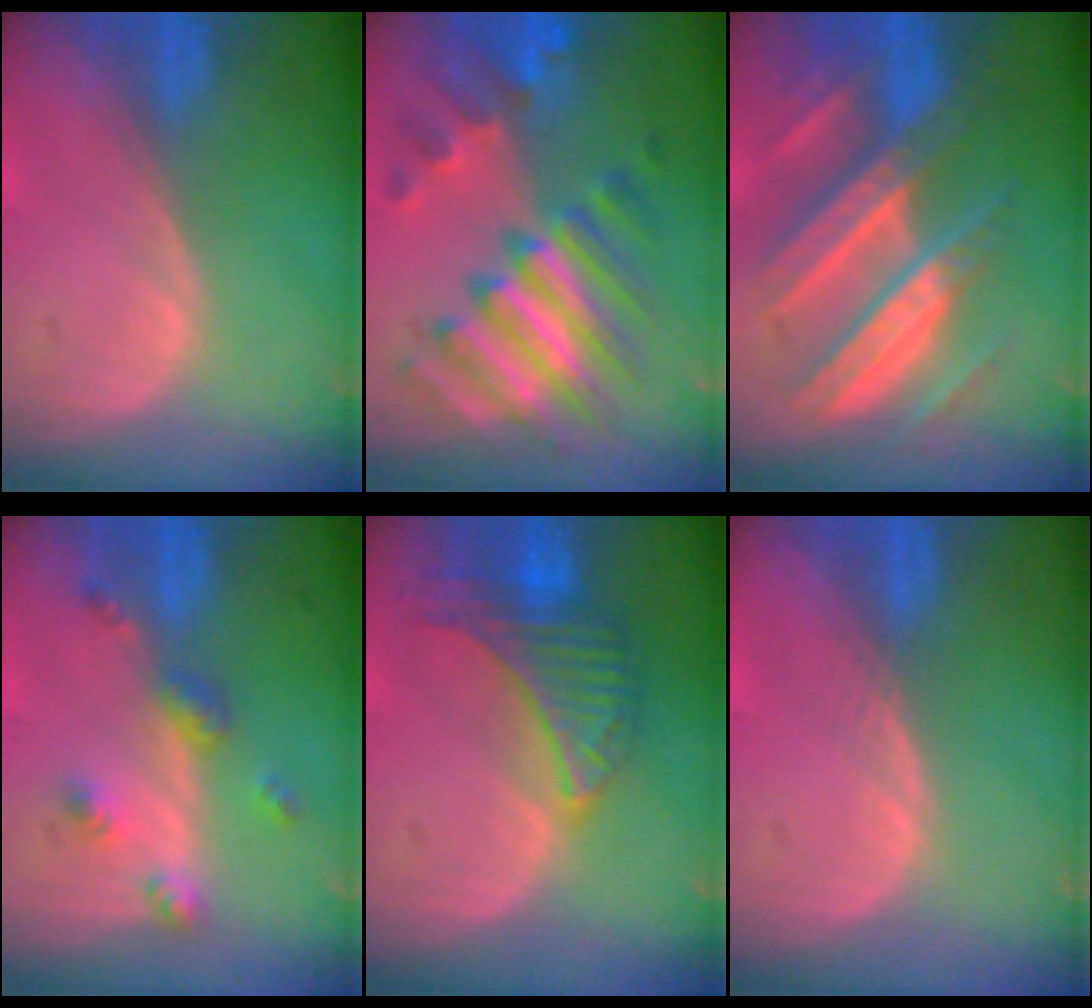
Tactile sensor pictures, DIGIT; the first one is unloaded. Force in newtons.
{"total": 11.6, "press": 11.6, "slide": 1.2}
{"total": 11.1, "press": 11.1, "slide": 1.0}
{"total": 5.0, "press": 4.4, "slide": 2.3}
{"total": 7.2, "press": 7.2, "slide": 0.1}
{"total": 0.7, "press": 0.6, "slide": 0.3}